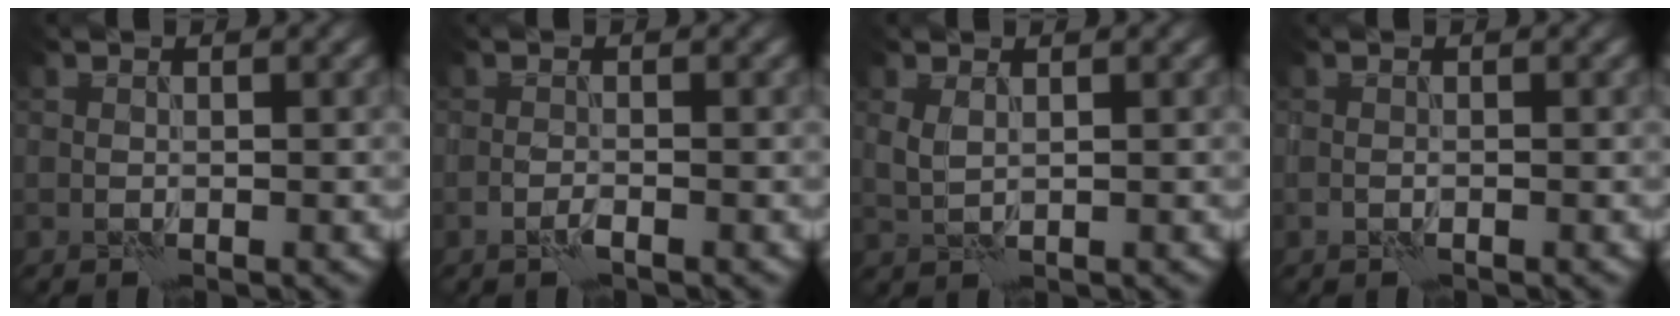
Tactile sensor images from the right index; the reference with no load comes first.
{"total": 1.1, "force": [-0.8, 0.2, 0.8], "torque": [-0.015, 0.002, -0.017]}
{"total": 1.2, "force": [0.7, 0.4, 0.8], "torque": [-0.021, -0.001, 0.018]}
{"total": 0.9, "force": [-0.6, 0.3, 0.6], "torque": [-0.013, 0.002, -0.012]}